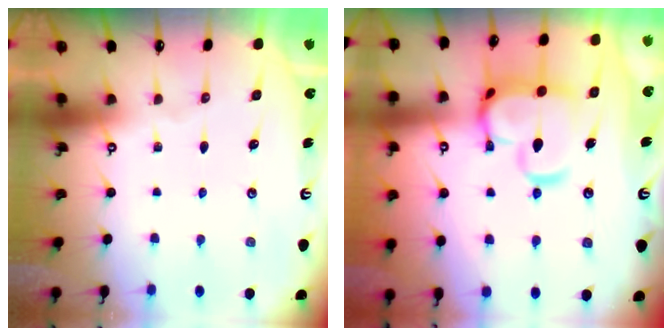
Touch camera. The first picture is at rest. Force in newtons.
{"total": 10.1, "press": 9.9, "slide": 1.6}